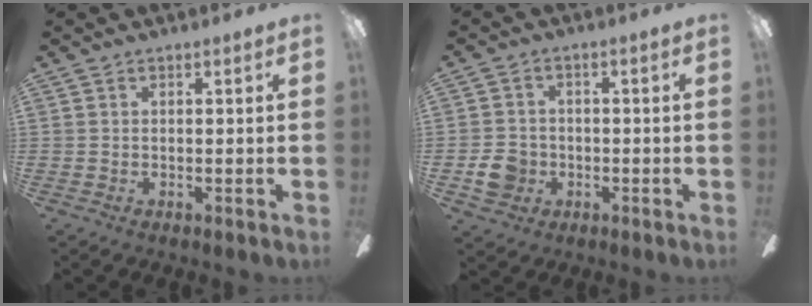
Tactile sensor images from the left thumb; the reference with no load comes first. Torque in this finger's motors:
{"motor_torque": [-0.04, 0.06, -0.02, 0.02, 0.00]}